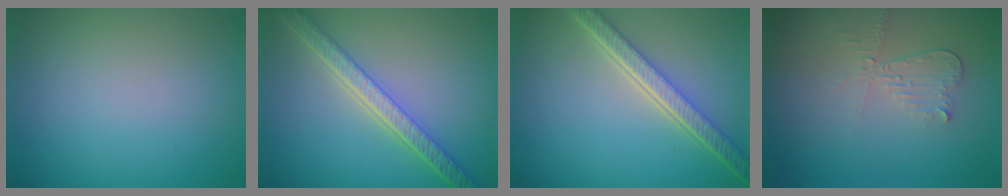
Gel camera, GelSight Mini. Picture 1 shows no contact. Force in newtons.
{"total": 5.3, "press": 4.2, "slide": 3.3}
{"total": 5.5, "press": 4.1, "slide": 3.8}
{"total": 2.2, "press": 2.2, "slide": 0.2}